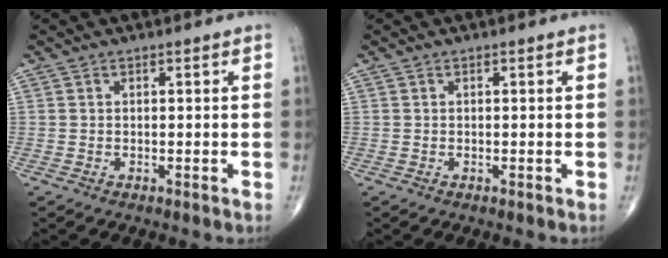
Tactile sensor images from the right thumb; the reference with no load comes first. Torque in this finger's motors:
{"motor_torque": [-0.06, 0.01, 0.00, 0.03, 0.00]}